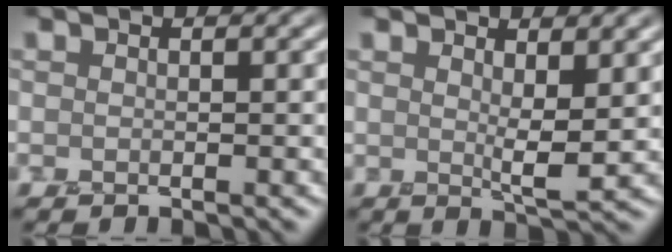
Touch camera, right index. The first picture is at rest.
{"total": 3.0, "force": [1.2, 0.9, 2.5], "torque": [-0.044, -0.007, 0.022]}